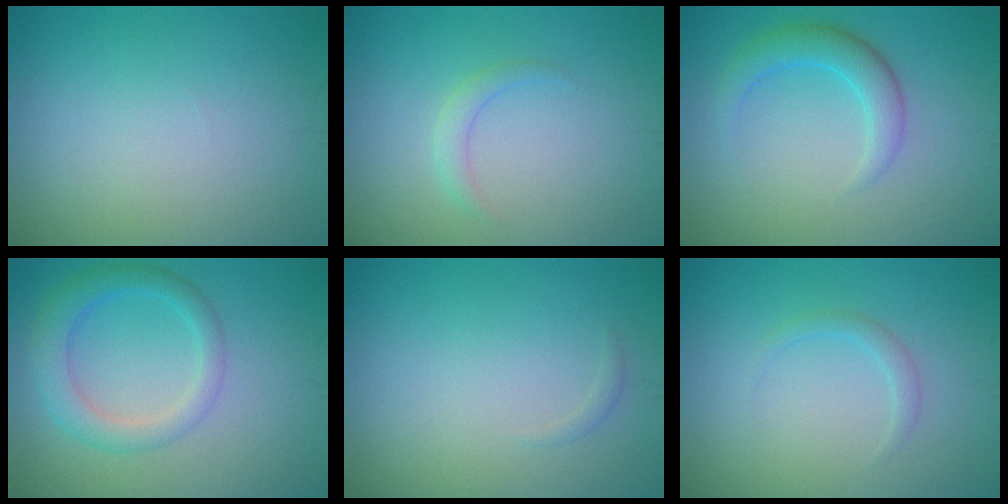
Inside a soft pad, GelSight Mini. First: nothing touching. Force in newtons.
{"total": 1.2, "press": 1.2, "slide": 0.1}
{"total": 3.0, "press": 3.0, "slide": 0.1}
{"total": 3.6, "press": 3.6, "slide": 0.0}
{"total": 0.5, "press": 0.5, "slide": 0.0}
{"total": 1.1, "press": 1.1, "slide": 0.1}